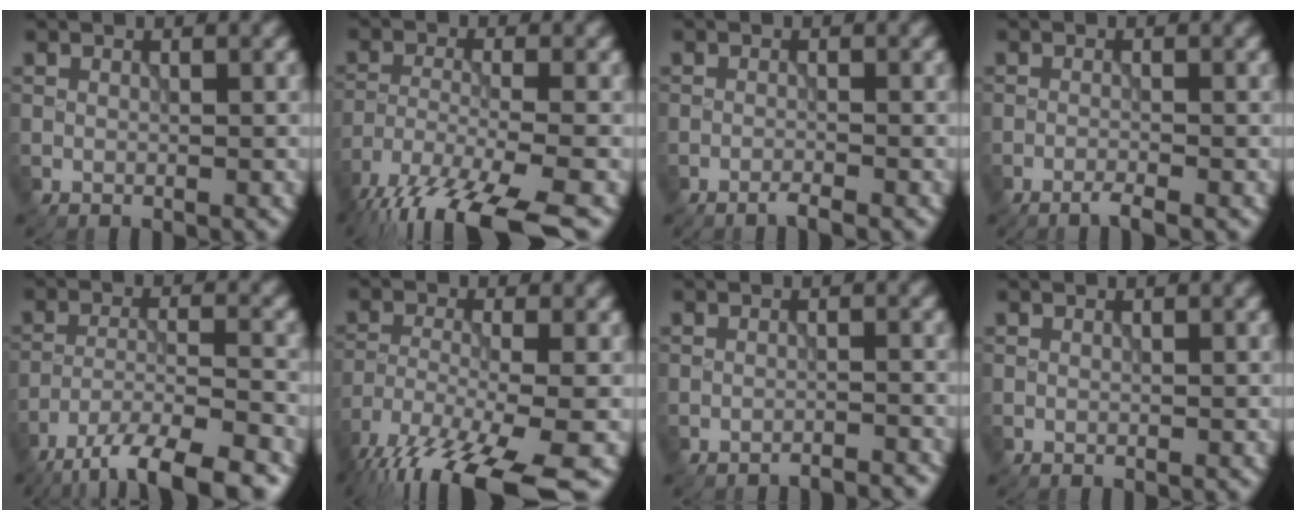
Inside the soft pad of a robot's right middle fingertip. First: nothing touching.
{"total": 11.9, "force": [-9.3, 2.8, 6.8], "torque": [-0.130, -0.038, -0.150]}
{"total": 1.1, "force": [-0.9, 0.0, 0.6], "torque": [-0.008, 0.000, -0.023]}
{"total": 1.3, "force": [-1.0, 0.1, 0.9], "torque": [-0.012, 0.000, -0.025]}
{"total": 10.2, "force": [-8.0, 2.6, 5.8], "torque": [-0.091, -0.020, -0.126]}
{"total": 12.8, "force": [-9.5, 2.9, 8.2], "torque": [-0.161, -0.034, -0.155]}
{"total": 2.3, "force": [-2.2, 0.1, 0.4], "torque": [0.004, 0.004, -0.030]}
{"total": 0.0}